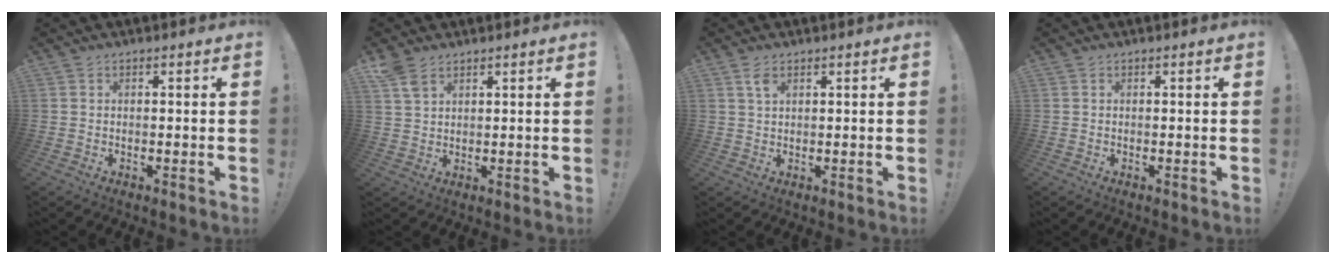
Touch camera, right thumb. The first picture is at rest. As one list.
[{"total": 5.4, "force": [3.6, 2.7, 2.9], "torque": [-0.054, -0.016, 0.070]}, {"total": 3.3, "force": [1.7, 1.6, 2.3], "torque": [-0.040, -0.003, 0.030]}, {"total": 0.0}]